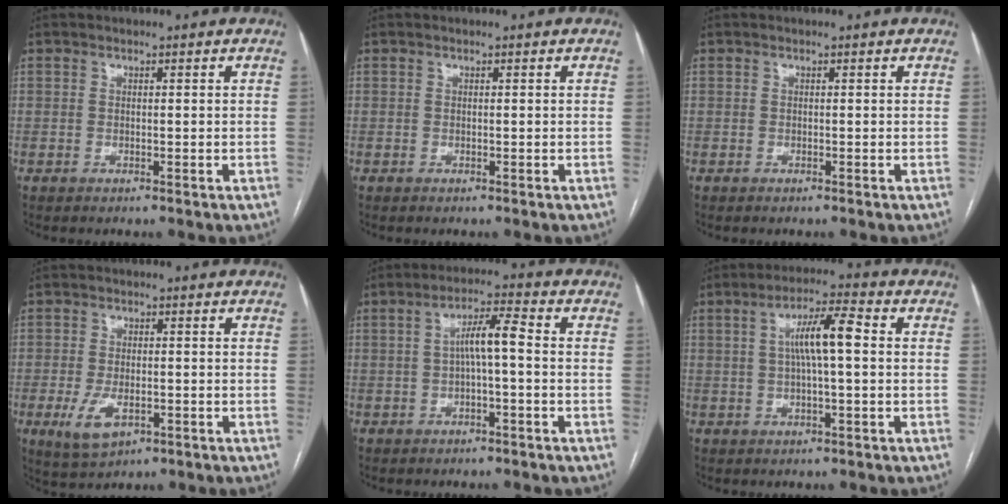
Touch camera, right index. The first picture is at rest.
{"total": 0.0}
{"total": 0.0}
{"total": 5.8, "force": [-2.3, 3.0, 4.4], "torque": [-0.091, -0.008, -0.032]}
{"total": 5.3, "force": [-0.2, 0.6, 5.2], "torque": [-0.089, 0.020, -0.003]}
{"total": 7.2, "force": [0.8, 0.8, 7.1], "torque": [-0.130, 0.019, 0.012]}